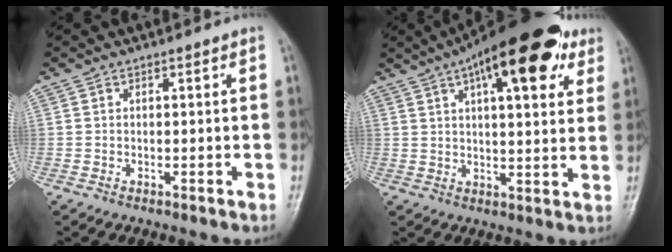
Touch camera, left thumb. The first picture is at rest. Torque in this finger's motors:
{"motor_torque": [0.57, 0.56, 1.63, -1.14, 0.26]}